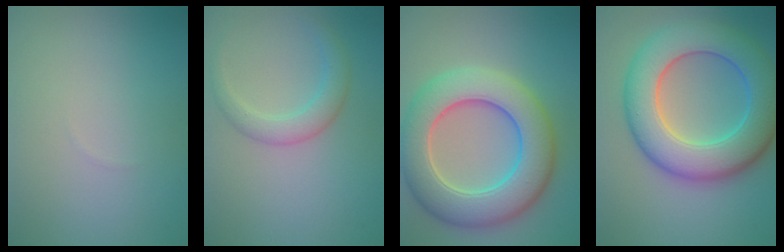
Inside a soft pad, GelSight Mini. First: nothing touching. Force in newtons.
{"total": 2.0, "press": 2.0, "slide": 0.2}
{"total": 9.7, "press": 9.7, "slide": 0.3}
{"total": 10.4, "press": 10.4, "slide": 0.1}